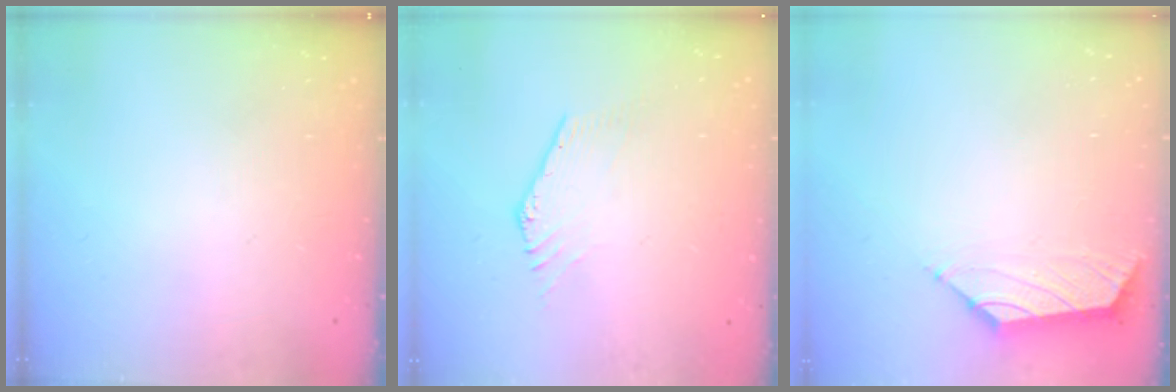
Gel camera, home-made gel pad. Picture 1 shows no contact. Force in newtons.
{"total": 0.0}
{"total": 1.5, "press": 1.4, "slide": 0.6}